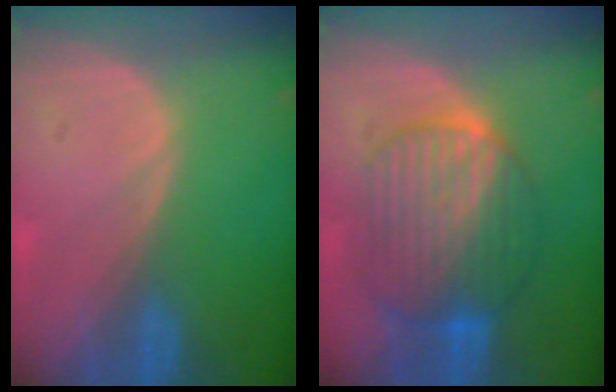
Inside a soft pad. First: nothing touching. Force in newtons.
{"total": 10.2, "press": 10.2, "slide": 0.8}